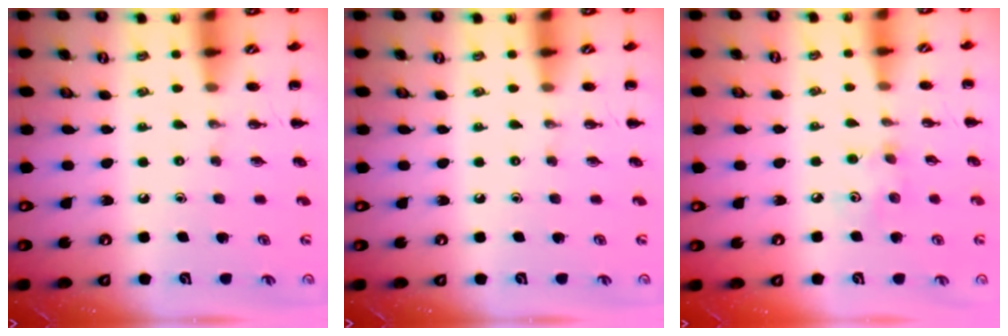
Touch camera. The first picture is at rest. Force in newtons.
{"total": 0.0}
{"total": 3.7, "press": 3.7, "slide": 0.6}